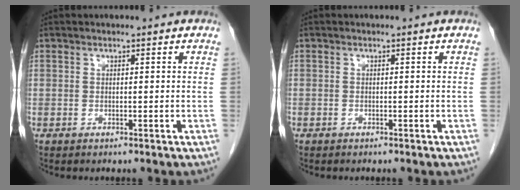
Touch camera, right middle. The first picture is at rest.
{"total": 0.0}